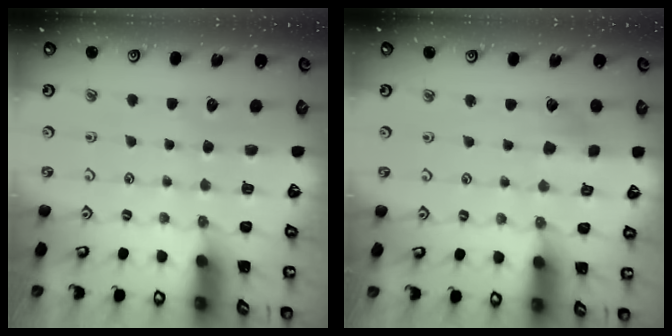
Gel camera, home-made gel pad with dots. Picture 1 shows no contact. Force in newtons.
{"total": 2.9, "press": 2.9, "slide": 0.4}